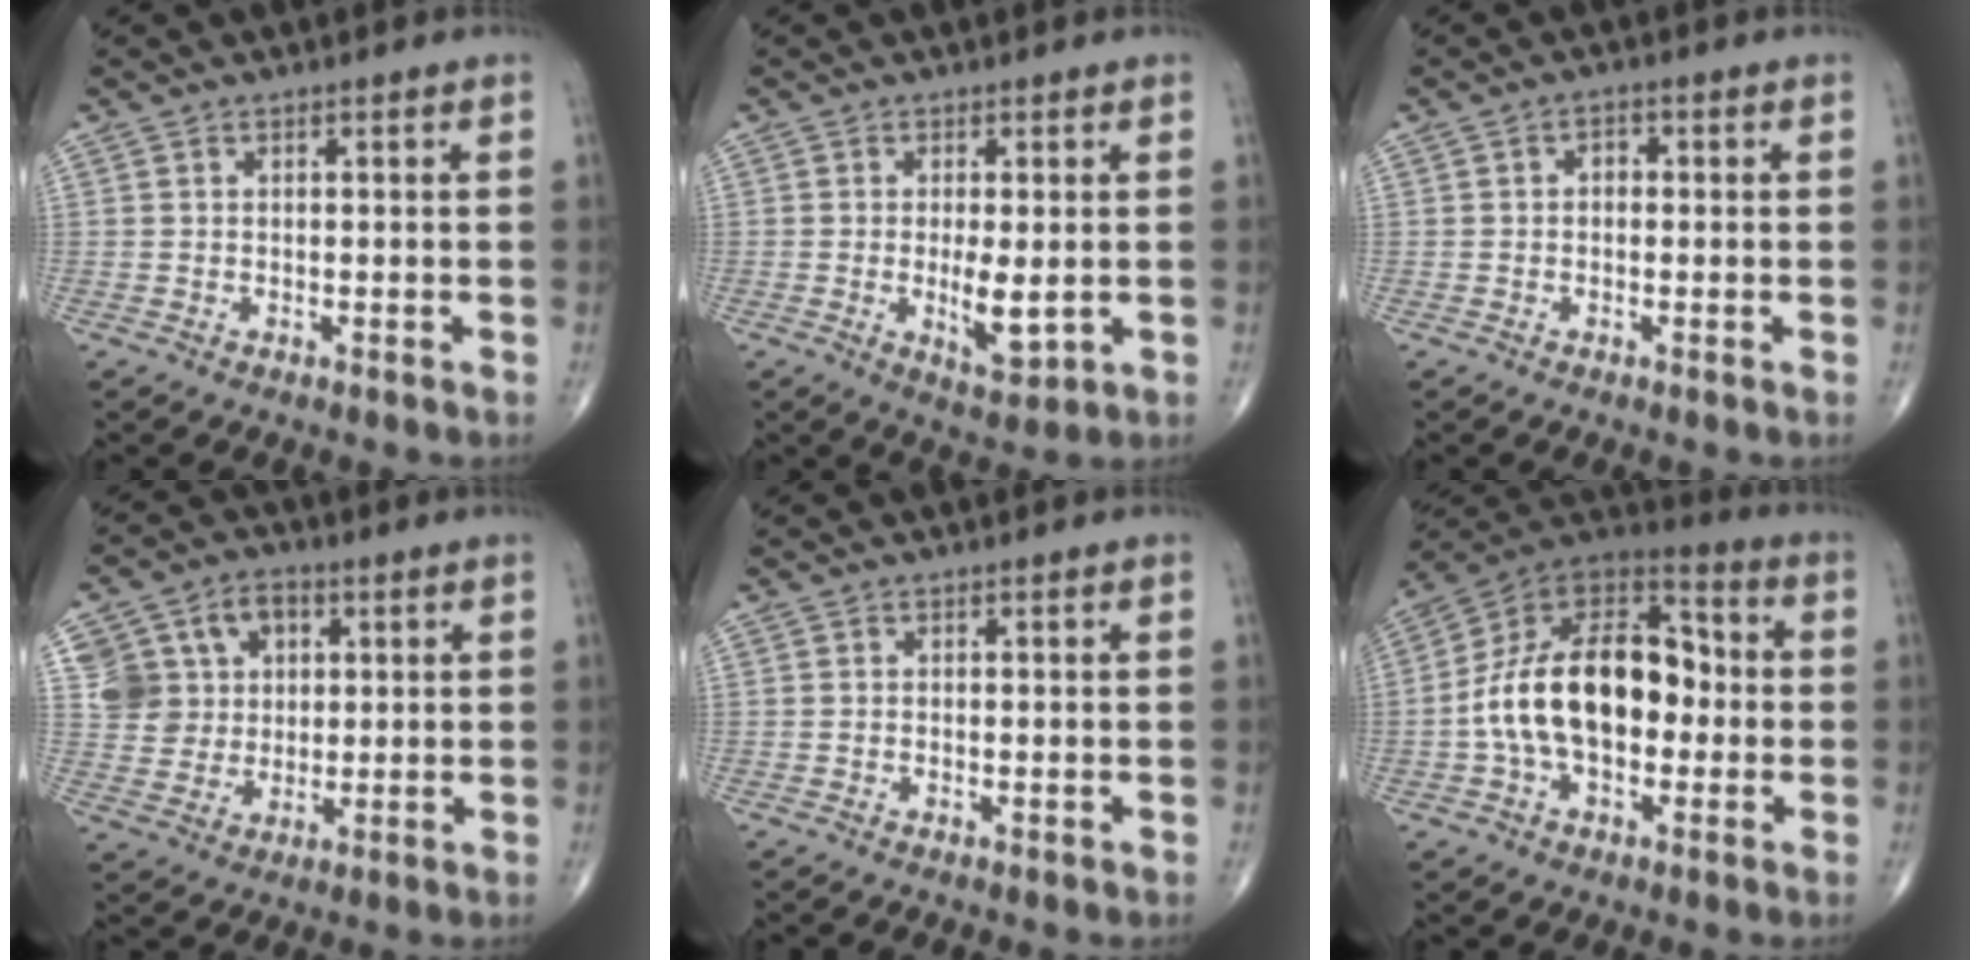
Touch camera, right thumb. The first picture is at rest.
{"total": 6.0, "force": [-0.5, 2.2, 5.6], "torque": [-0.091, -0.016, -0.003]}
{"total": 2.0, "force": [0.1, 1.4, 1.4], "torque": [-0.012, 0.010, -0.003]}
{"total": 10.7, "force": [3.2, 9.4, 4.0], "torque": [-0.036, 0.004, 0.061]}
{"total": 0.0}
{"total": 21.1, "force": [-1.4, 12.8, 16.8], "torque": [-0.275, 0.043, -0.030]}